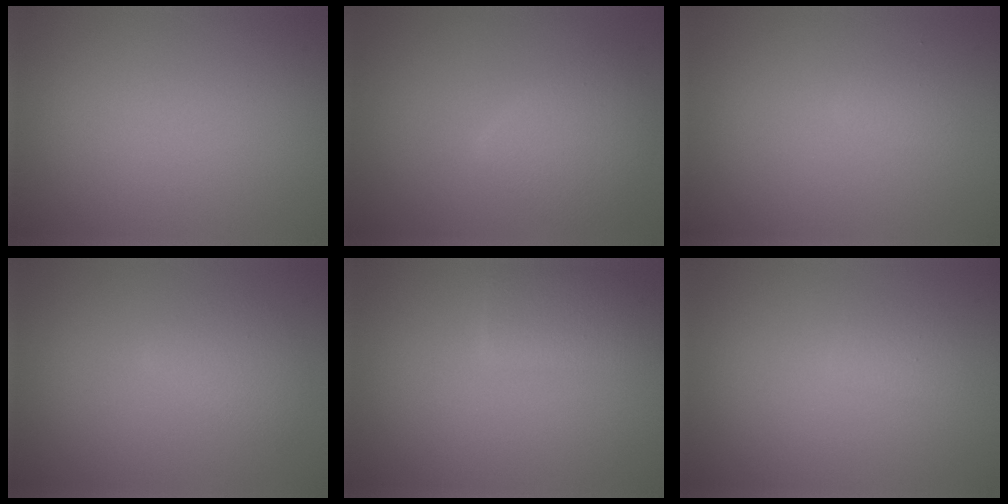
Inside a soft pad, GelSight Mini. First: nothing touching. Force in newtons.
{"total": 3.8, "press": 3.8, "slide": 0.1}
{"total": 1.0, "press": 1.0, "slide": 0.0}
{"total": 2.0, "press": 2.0, "slide": 0.1}
{"total": 2.8, "press": 2.8, "slide": 0.1}
{"total": 1.3, "press": 1.3, "slide": 0.1}